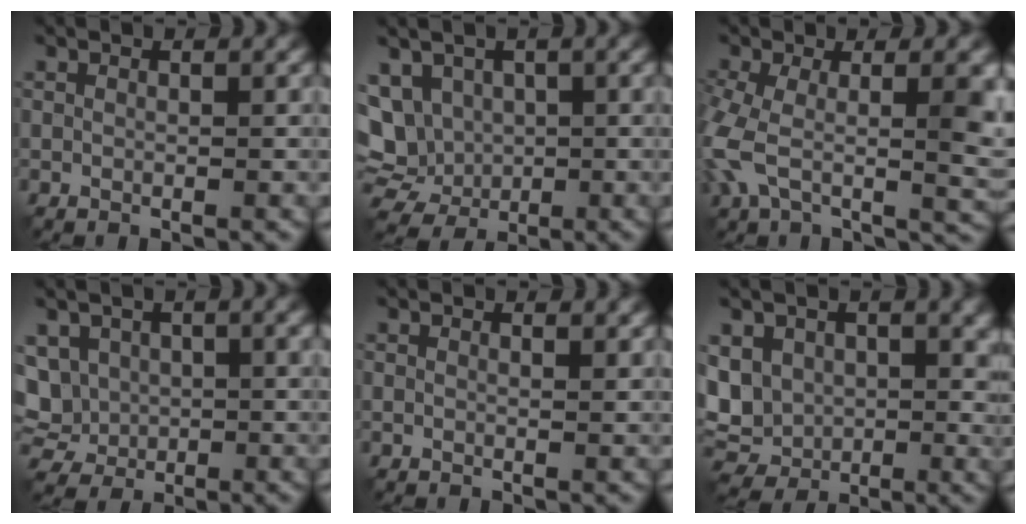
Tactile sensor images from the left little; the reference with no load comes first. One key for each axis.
{"total": 7.7, "fx": 0.9, "fy": 6.5, "fz": 4.1, "tx": -0.092, "ty": 0.002, "tz": 0.007}
{"total": 10.1, "fx": -0.8, "fy": 4.3, "fz": 9.1, "tx": -0.199, "ty": -0.026, "tz": -0.013}
{"total": 6.6, "fx": 1.5, "fy": 5.1, "fz": 4.0, "tx": -0.095, "ty": 0.009, "tz": 0.026}
{"total": 1.1, "fx": 0.9, "fy": 0.3, "fz": 0.6, "tx": -0.009, "ty": -0.002, "tz": 0.008}
{"total": 9.1, "fx": 1.6, "fy": 7.3, "fz": 5.1, "tx": -0.114, "ty": -0.007, "tz": 0.030}